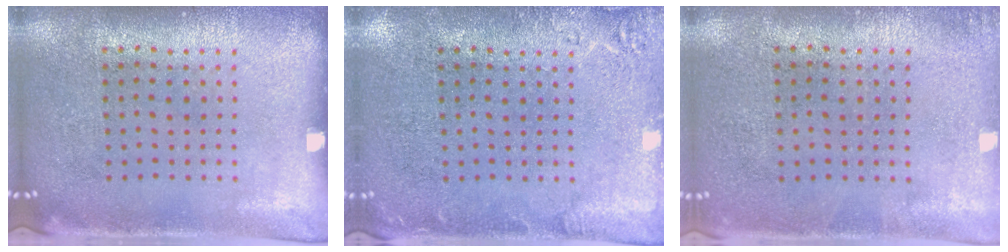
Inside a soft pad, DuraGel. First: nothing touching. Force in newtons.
{"total": 2.0, "press": 2.0, "slide": 0.4}
{"total": 0.7, "press": 0.7, "slide": 0.1}